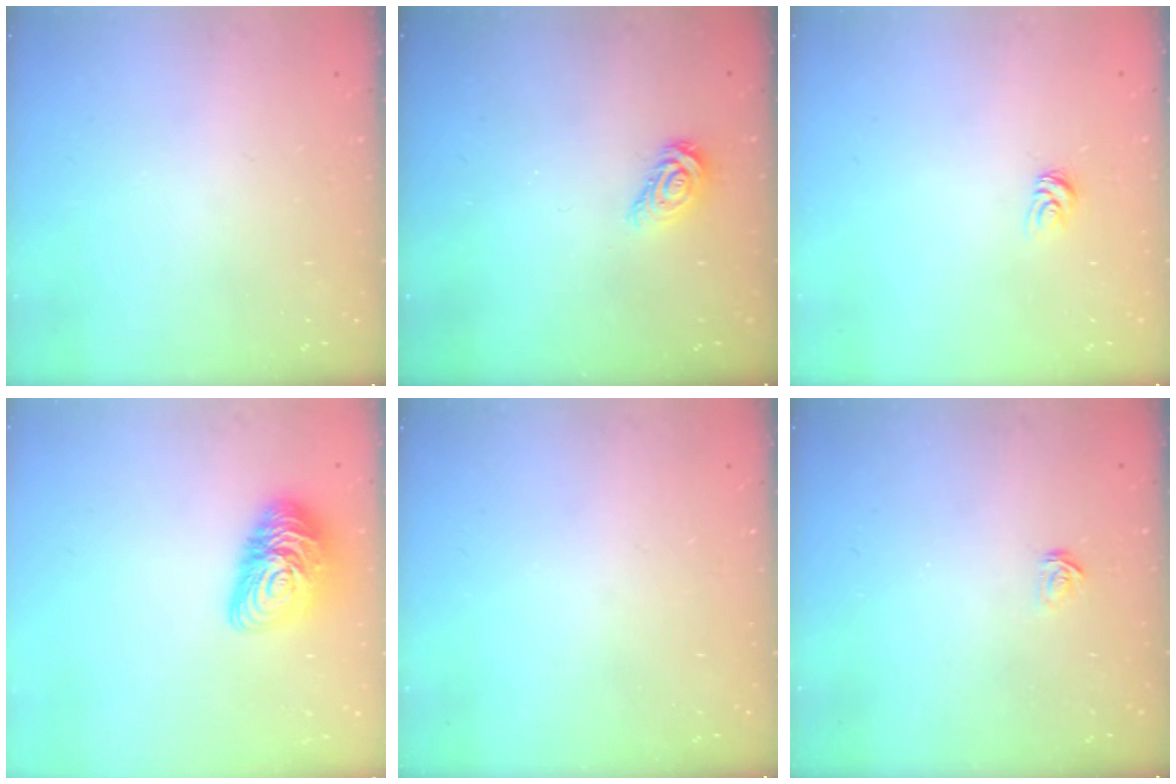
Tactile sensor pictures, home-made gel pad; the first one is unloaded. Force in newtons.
{"total": 5.5, "press": 5.5, "slide": 0.5}
{"total": 4.1, "press": 4.1, "slide": 0.2}
{"total": 13.2, "press": 13.2, "slide": 0.9}
{"total": 0.0}
{"total": 2.1, "press": 2.1, "slide": 0.2}